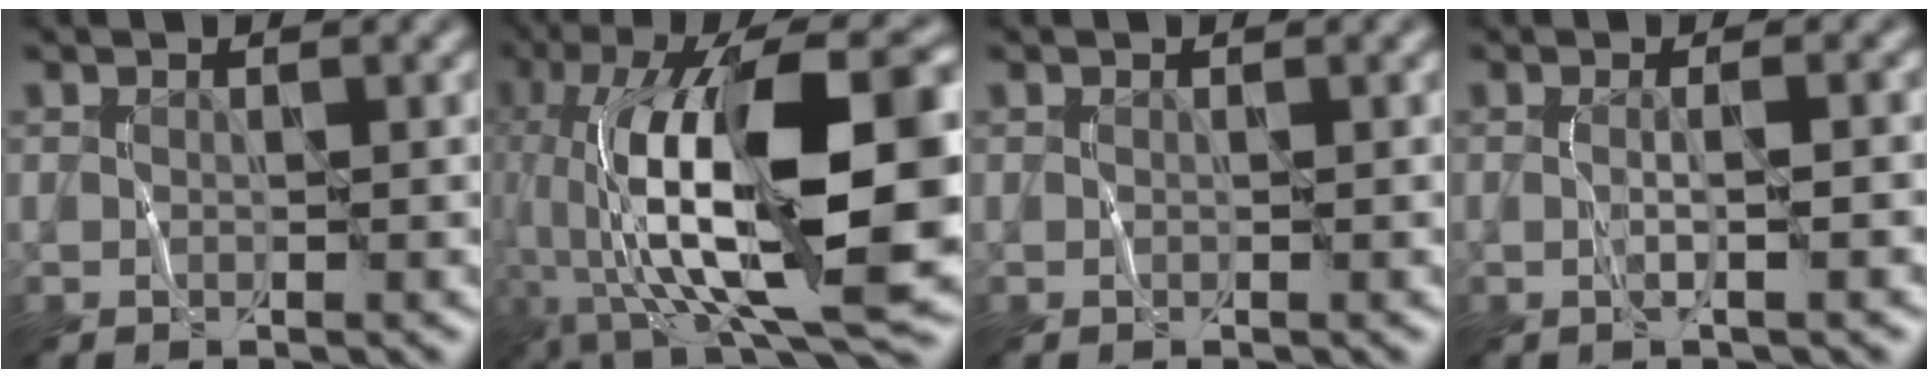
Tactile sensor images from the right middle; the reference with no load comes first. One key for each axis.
{"total": 18.1, "fx": -0.3, "fy": 7.6, "fz": 16.5, "tx": -0.284, "ty": 0.035, "tz": -0.005}
{"total": 0.0}
{"total": 2.3, "fx": -0.1, "fy": 0.8, "fz": 2.2, "tx": -0.021, "ty": 0.003, "tz": -0.012}